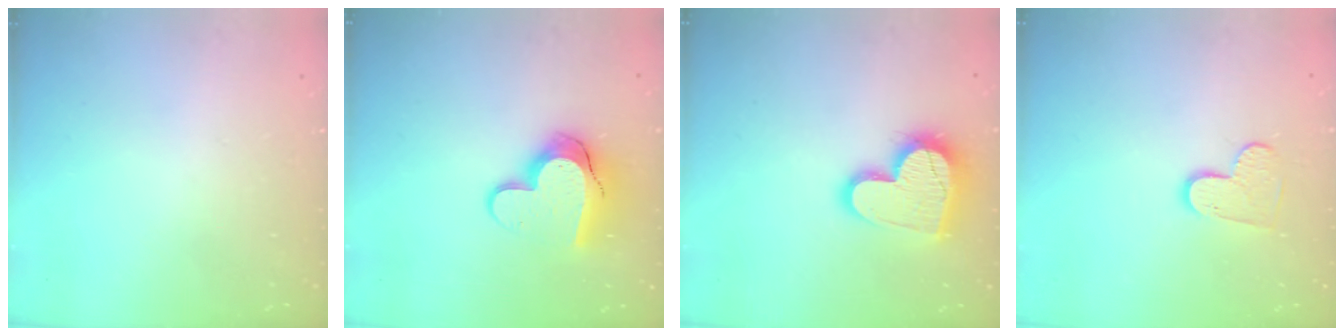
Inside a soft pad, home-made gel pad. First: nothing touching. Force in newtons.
{"total": 12.4, "press": 12.3, "slide": 1.1}
{"total": 16.5, "press": 16.5, "slide": 1.1}
{"total": 7.5, "press": 7.5, "slide": 0.5}